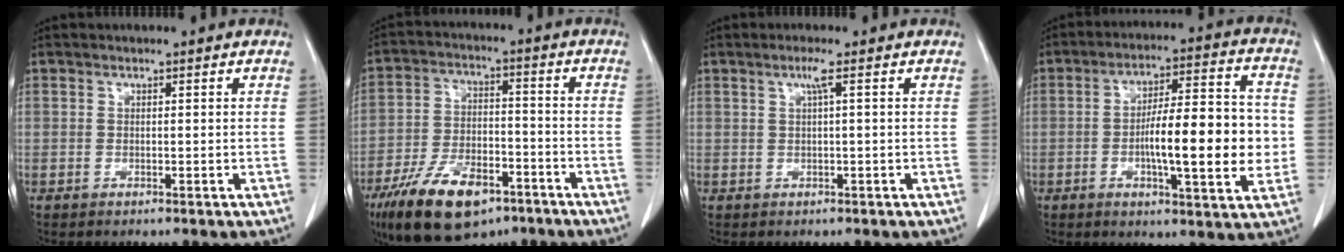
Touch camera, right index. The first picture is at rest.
{"total": 14.7, "force": [-9.4, 6.3, 9.4], "torque": [-0.176, -0.005, -0.159]}
{"total": 1.7, "force": [0.6, -0.4, 1.5], "torque": [-0.032, 0.005, 0.013]}
{"total": 15.1, "force": [-1.9, 2.8, 14.8], "torque": [-0.229, 0.015, -0.028]}